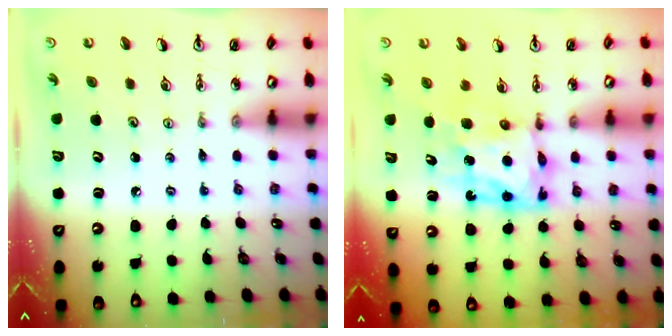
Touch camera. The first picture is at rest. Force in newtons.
{"total": 8.2, "press": 8.1, "slide": 0.8}